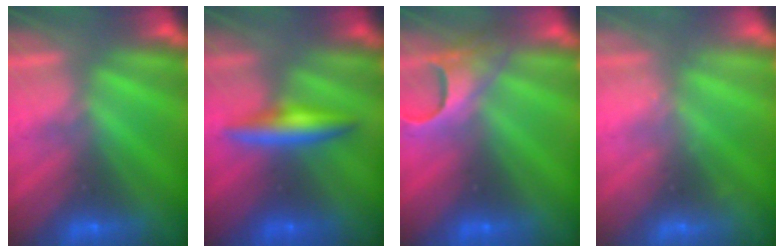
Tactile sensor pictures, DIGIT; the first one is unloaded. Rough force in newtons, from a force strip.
{"total": 2.7}
{"total": 4.0}
{"total": 2.2}